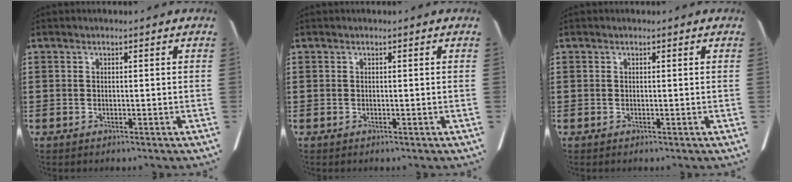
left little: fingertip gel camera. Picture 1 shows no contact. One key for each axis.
{"total": 0.0}
{"total": 0.0}